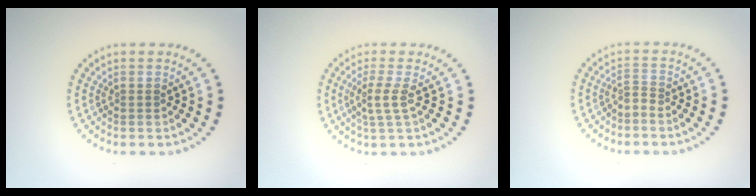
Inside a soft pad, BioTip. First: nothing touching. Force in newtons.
{"total": 2.1, "press": 1.7, "slide": 1.3}
{"total": 0.9, "press": 0.3, "slide": 0.9}